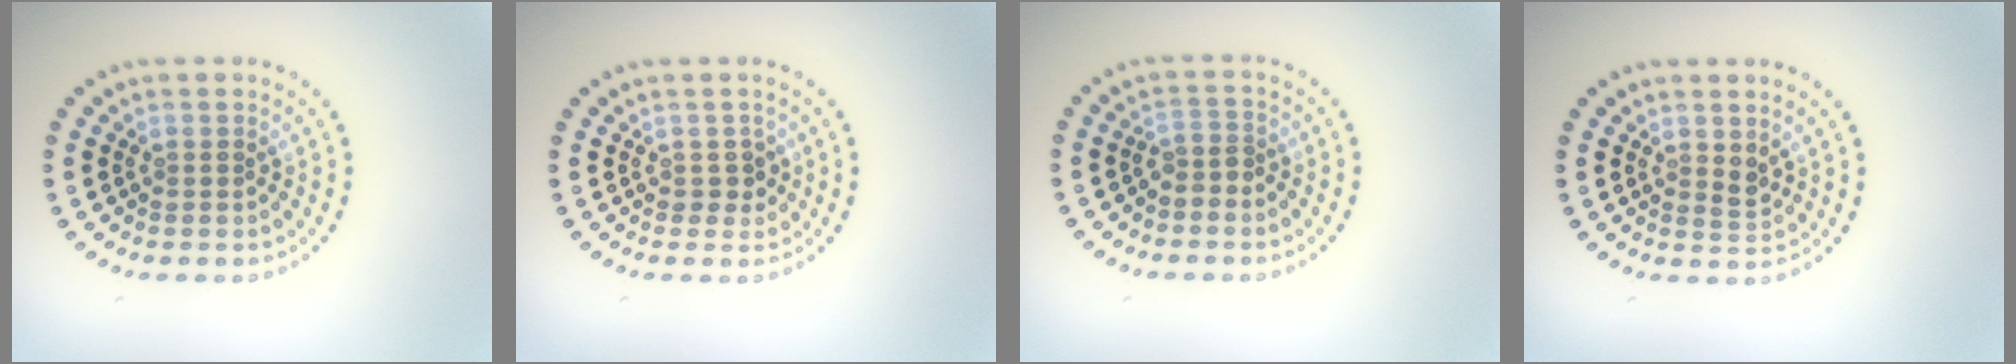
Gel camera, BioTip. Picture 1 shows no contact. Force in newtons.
{"total": 1.2, "press": 1.0, "slide": 0.7}
{"total": 1.6, "press": 1.2, "slide": 1.0}
{"total": 1.1, "press": 1.0, "slide": 0.6}